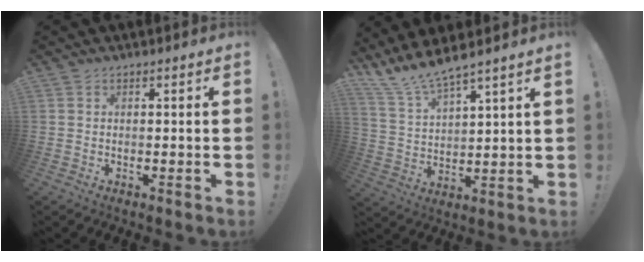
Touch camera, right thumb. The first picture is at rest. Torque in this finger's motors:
{"motor_torque": [-0.23, 0.48, 1.34, 1.36, 0.07]}